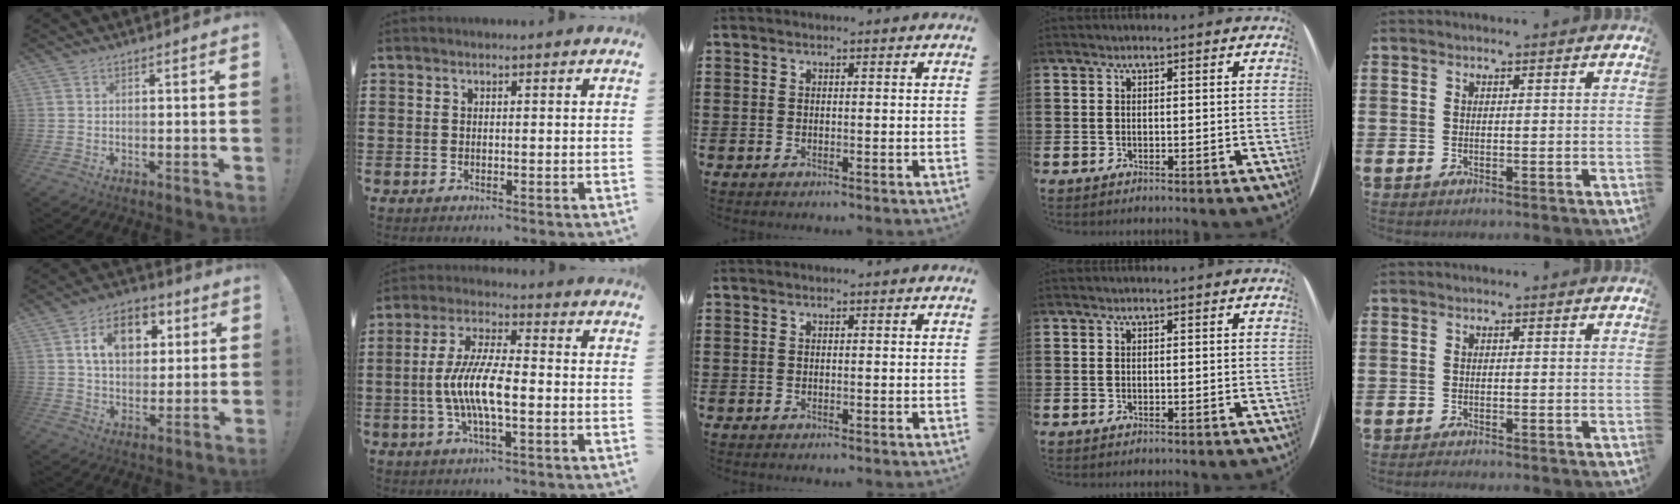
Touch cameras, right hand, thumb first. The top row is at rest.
{"thumb": {"total": 12.9, "force": [4.7, 9.0, 8.0], "torque": [-0.116, -0.006, 0.087]}, "index": {"total": 8.6, "force": [-1.6, 2.3, 8.2], "torque": [-0.176, -0.009, -0.036]}, "little": {"total": 0.6, "force": [-0.5, 0.1, 0.3], "torque": [-0.006, -0.002, -0.010]}}